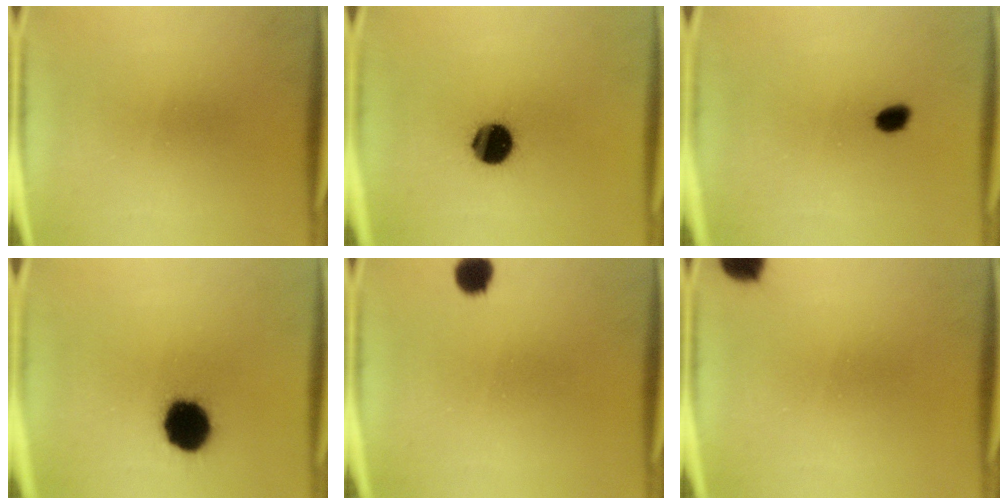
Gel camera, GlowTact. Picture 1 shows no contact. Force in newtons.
{"total": 11.5}
{"total": 2.6}
{"total": 13.5}
{"total": 3.9}
{"total": 5.1}